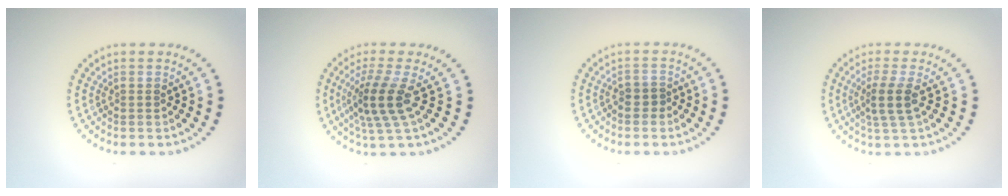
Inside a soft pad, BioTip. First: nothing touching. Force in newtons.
{"total": 4.0, "press": 3.0, "slide": 2.7}
{"total": 1.2, "press": 1.0, "slide": 0.7}
{"total": 2.5, "press": 2.0, "slide": 1.6}